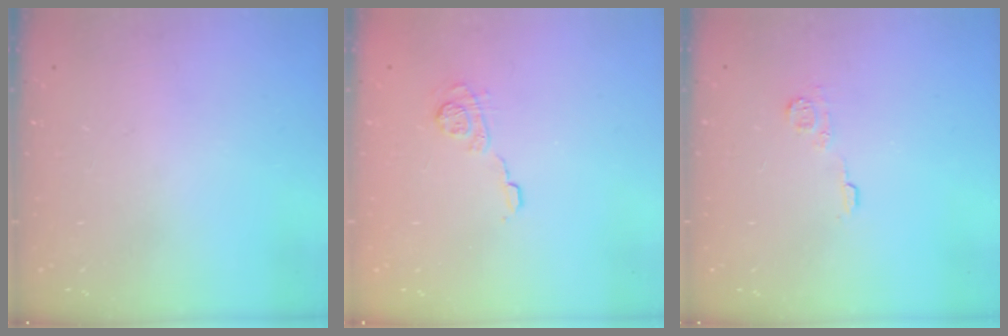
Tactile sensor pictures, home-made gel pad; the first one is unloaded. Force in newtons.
{"total": 9.5, "press": 9.5, "slide": 0.8}
{"total": 5.6, "press": 5.6, "slide": 0.7}